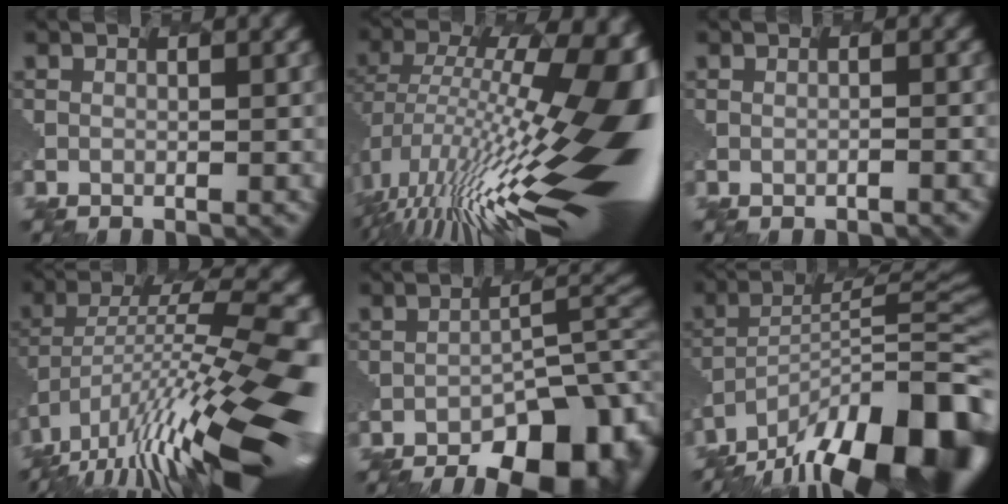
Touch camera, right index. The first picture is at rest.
{"total": 17.6, "force": [-2.4, 5.6, 16.5], "torque": [-0.275, 0.005, -0.039]}
{"total": 0.7, "force": [-0.4, 0.0, 0.5], "torque": [-0.012, 0.003, -0.006]}
{"total": 13.8, "force": [-5.8, 3.6, 12.0], "torque": [-0.223, 0.018, -0.099]}
{"total": 13.6, "force": [-9.3, 5.1, 8.6], "torque": [-0.119, -0.004, -0.117]}
{"total": 16.9, "force": [-11.4, 5.5, 11.2], "torque": [-0.169, -0.001, -0.182]}